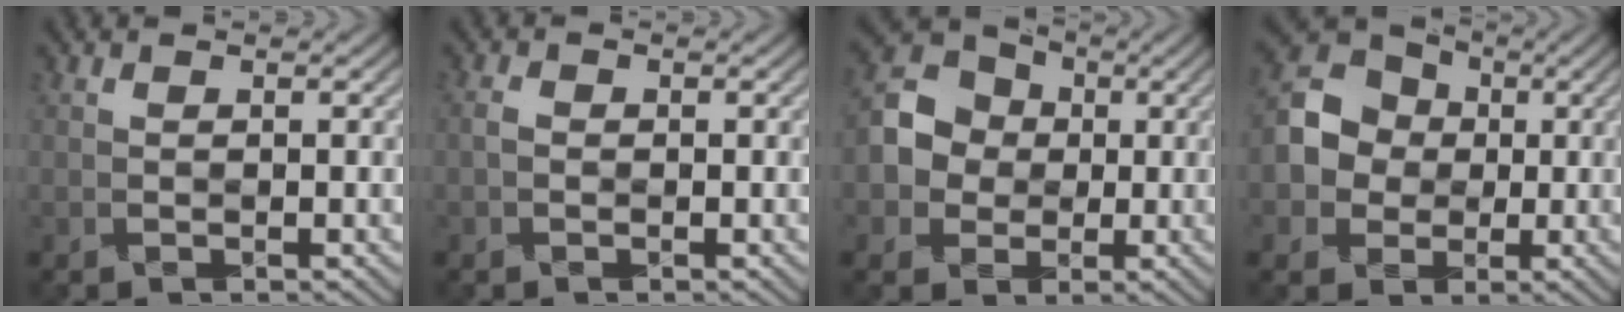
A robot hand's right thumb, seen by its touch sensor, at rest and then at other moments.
{"total": 1.5, "force": [-0.4, 1.2, 0.9], "torque": [-0.022, 0.003, -0.011]}
{"total": 8.0, "force": [-0.5, 7.1, 3.5], "torque": [-0.097, 0.004, -0.021]}
{"total": 9.0, "force": [-0.5, 8.0, 4.0], "torque": [-0.108, 0.006, -0.019]}